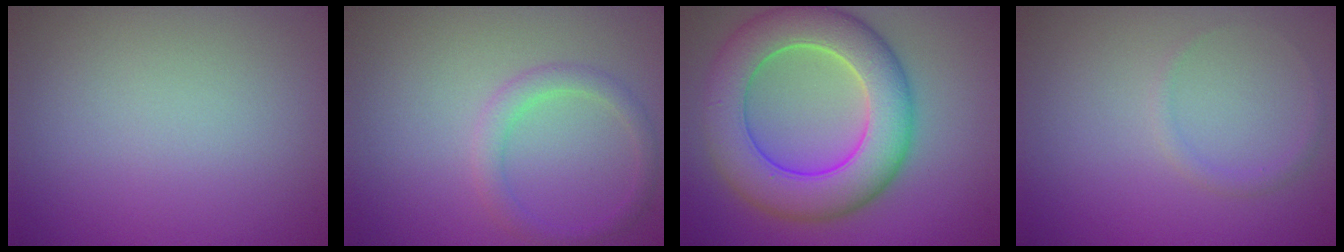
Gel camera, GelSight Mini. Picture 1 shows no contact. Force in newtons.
{"total": 2.0, "press": 2.0, "slide": 0.1}
{"total": 9.4, "press": 9.4, "slide": 0.4}
{"total": 0.9, "press": 0.8, "slide": 0.1}